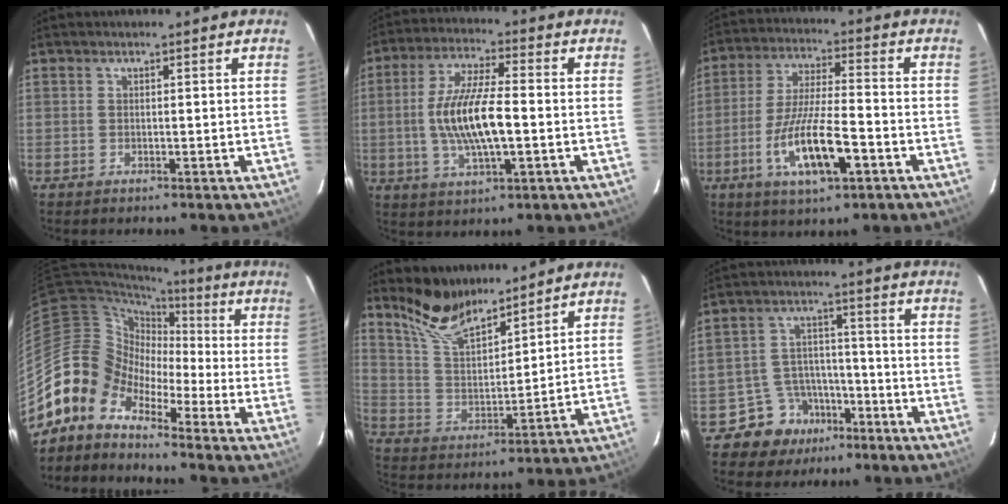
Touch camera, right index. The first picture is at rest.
{"total": 12.5, "force": [-1.4, 3.5, 11.9], "torque": [-0.238, 0.001, -0.025]}
{"total": 13.4, "force": [-5.5, 3.1, 11.8], "torque": [-0.236, -0.016, -0.096]}
{"total": 9.8, "force": [-6.2, 7.5, 1.6], "torque": [-0.042, 0.042, -0.153]}
{"total": 10.9, "force": [9.5, 2.9, 4.5], "torque": [-0.094, -0.001, 0.187]}
{"total": 8.2, "force": [-5.5, 5.9, 1.0], "torque": [-0.030, 0.033, -0.081]}